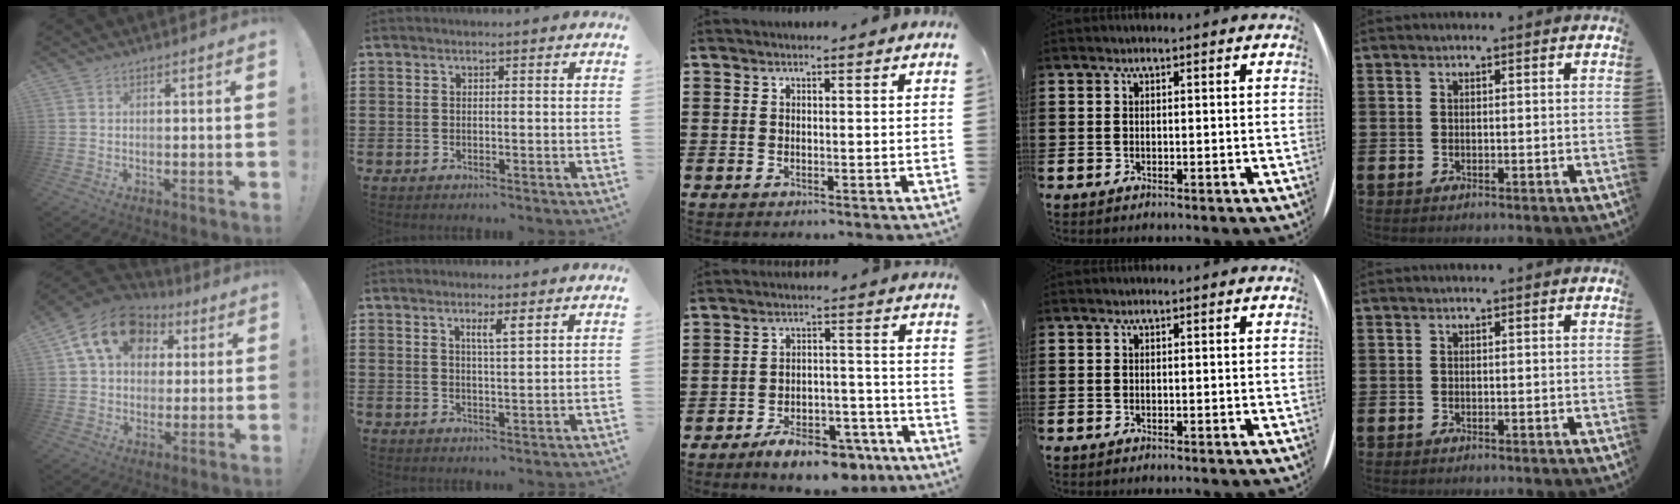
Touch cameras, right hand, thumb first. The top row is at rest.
{"thumb": {"total": 16.8, "force": [6.5, 12.2, 9.6], "torque": [-0.146, -0.011, 0.121]}, "index": {"total": 2.7, "force": [1.4, 0.4, 2.3], "torque": [-0.040, -0.001, 0.021]}, "middle": {"total": 8.0, "force": [-6.5, 2.4, 4.0], "torque": [-0.057, 0.023, -0.116]}}